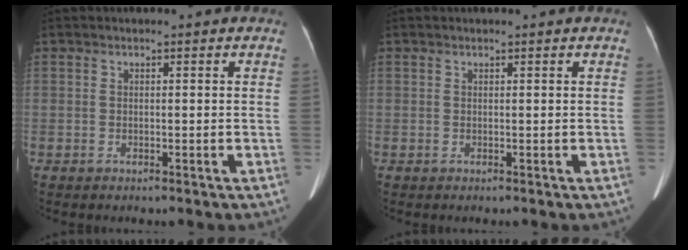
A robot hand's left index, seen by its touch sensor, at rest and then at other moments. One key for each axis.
{"total": 0.9, "fx": 0.8, "fy": 0.0, "fz": 0.4, "tx": -0.009, "ty": 0.004, "tz": 0.011}